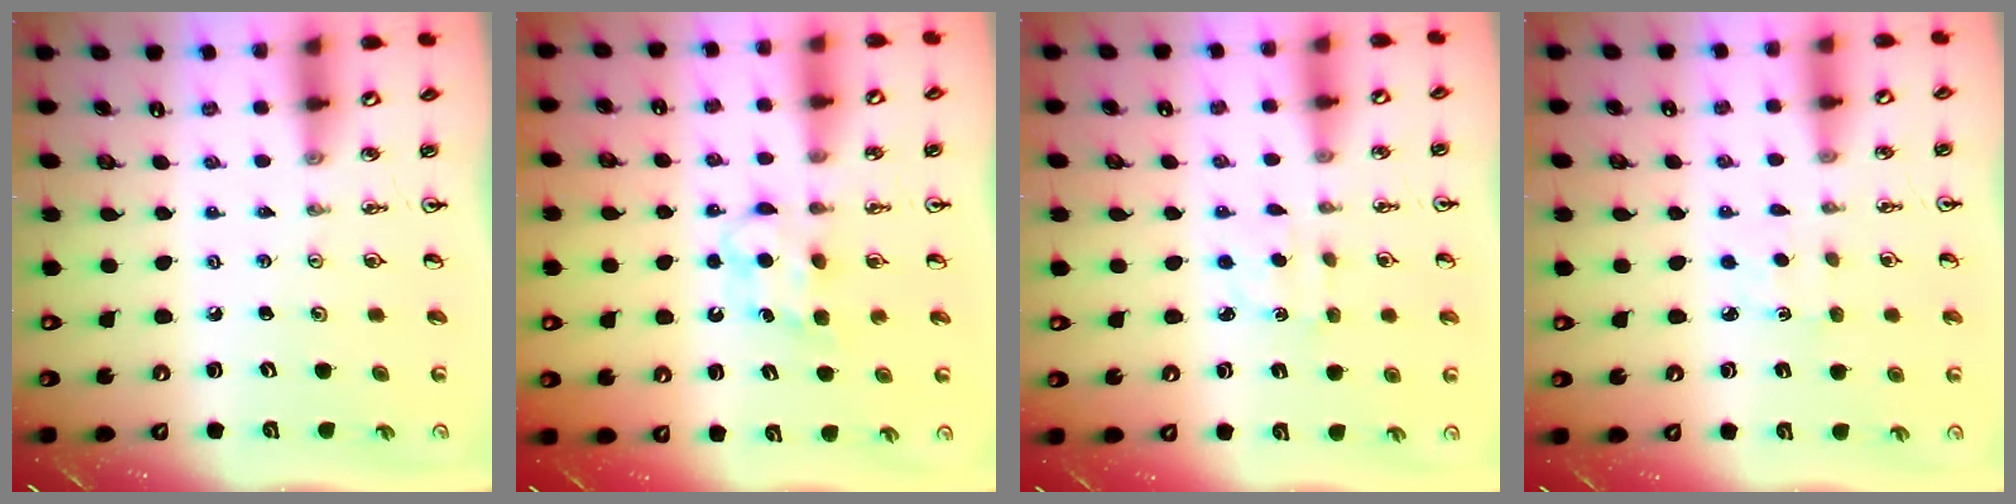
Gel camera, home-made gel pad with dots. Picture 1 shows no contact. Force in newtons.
{"total": 5.8, "press": 5.7, "slide": 0.7}
{"total": 2.9, "press": 2.9, "slide": 0.4}
{"total": 2.4, "press": 2.3, "slide": 0.3}